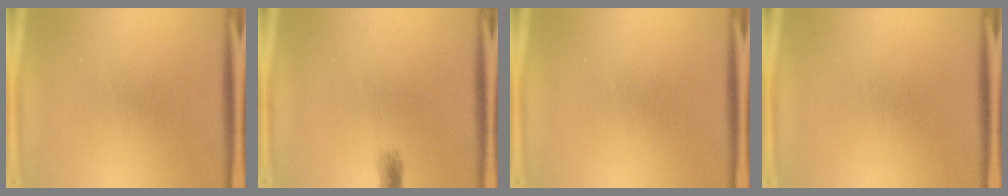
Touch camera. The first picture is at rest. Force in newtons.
{"total": 1.4}
{"total": 0.0}
{"total": 0.0}